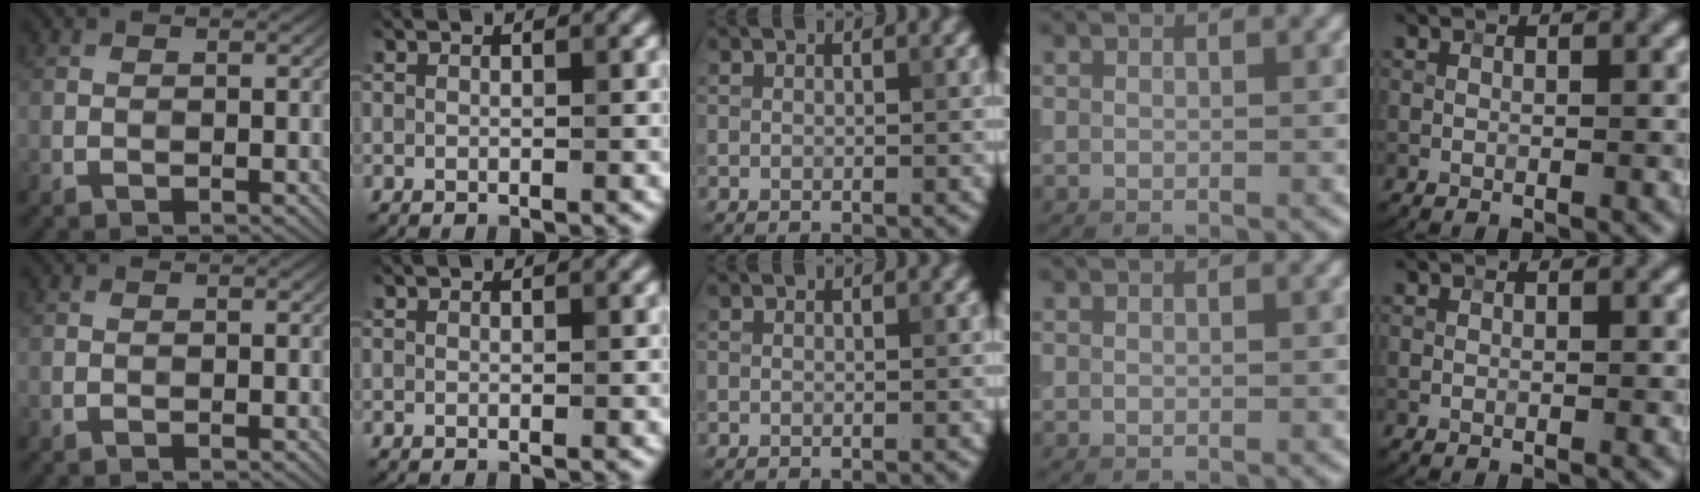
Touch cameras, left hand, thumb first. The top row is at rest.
{}